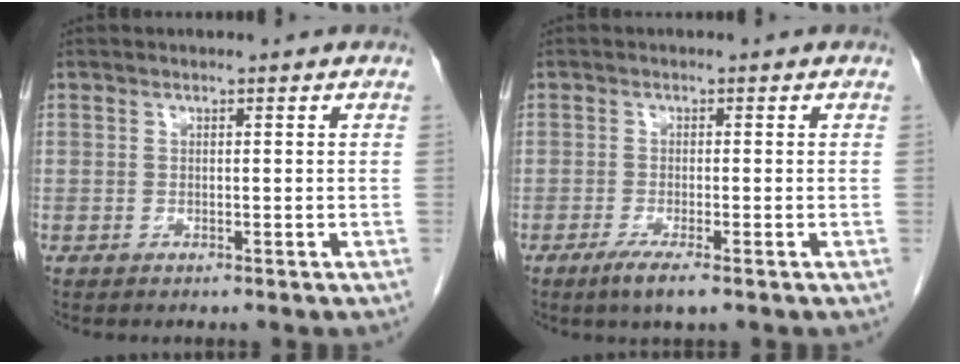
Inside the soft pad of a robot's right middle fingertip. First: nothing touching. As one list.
[{"total": 3.5, "force": [-2.2, 0.1, 2.8], "torque": [-0.058, -0.013, -0.040]}]